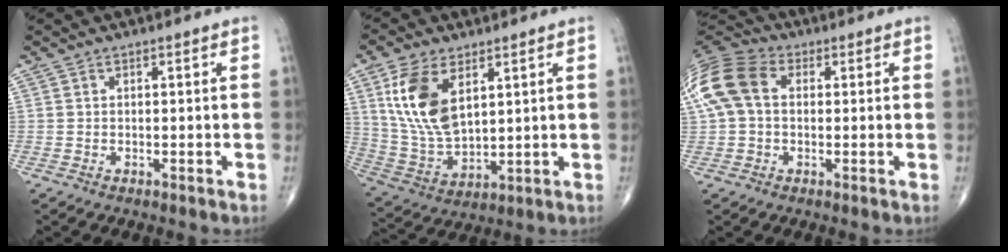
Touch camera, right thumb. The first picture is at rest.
{"total": 14.0, "force": [5.3, 7.5, 10.5], "torque": [-0.207, -0.020, 0.118]}
{"total": 13.3, "force": [2.1, 9.2, 9.3], "torque": [-0.208, 0.036, 0.030]}